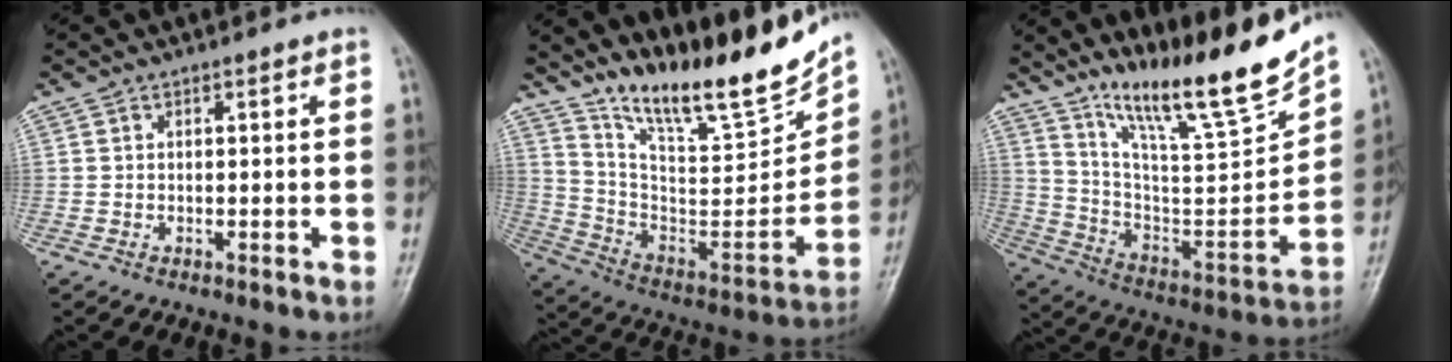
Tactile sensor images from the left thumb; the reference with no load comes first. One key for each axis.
{"total": 22.1, "fx": 18.0, "fy": 4.5, "fz": 12.1, "tx": -0.155, "ty": -0.106, "tz": 0.307}
{"total": 21.7, "fx": 16.7, "fy": 2.3, "fz": 13.6, "tx": -0.184, "ty": -0.095, "tz": 0.294}